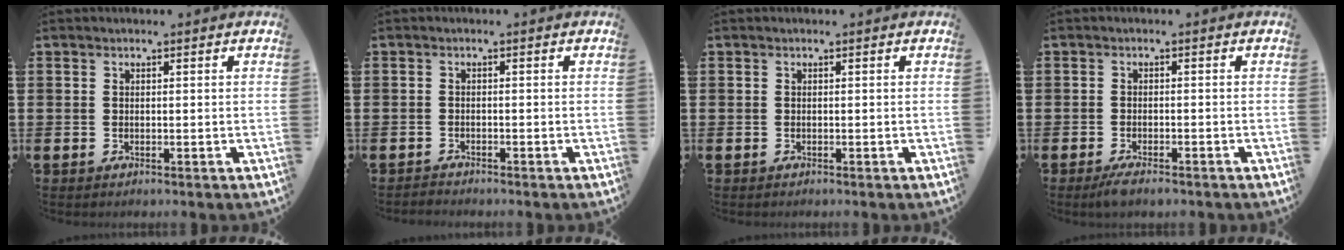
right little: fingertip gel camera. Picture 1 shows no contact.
{"total": 0.9, "force": [-0.9, 0.1, -0.1], "torque": [-0.001, 0.000, -0.019]}
{"total": 0.0}
{"total": 1.8, "force": [-1.4, 0.4, 1.1], "torque": [-0.020, 0.003, -0.027]}